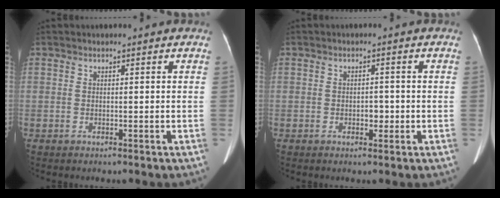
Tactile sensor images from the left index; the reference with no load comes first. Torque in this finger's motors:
{"motor_torque": [-0.10, -0.01, 0.00, -0.01]}